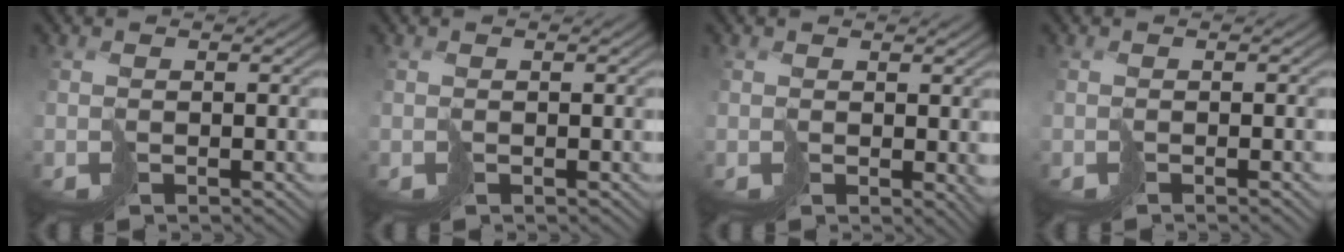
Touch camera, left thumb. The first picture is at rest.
{"total": 0.0}
{"total": 2.1, "force": [0.8, 1.3, 1.4], "torque": [-0.029, -0.003, 0.017]}
{"total": 0.8, "force": [-0.7, -0.4, 0.2], "torque": [-0.001, 0.003, -0.011]}